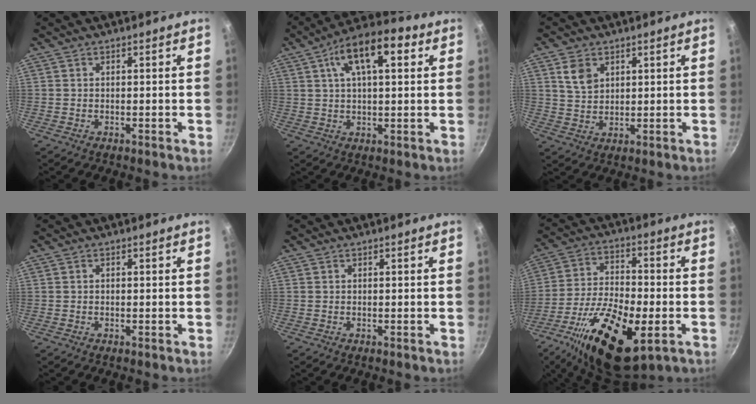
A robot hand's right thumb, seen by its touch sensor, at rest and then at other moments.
{"total": 13.4, "force": [4.8, 5.9, 11.1], "torque": [-0.168, 0.017, 0.070]}
{"total": 5.5, "force": [2.4, 3.9, 2.9], "torque": [-0.038, -0.008, 0.051]}
{"total": 0.0}
{"total": 0.0}
{"total": 21.1, "force": [-8.0, 8.9, 17.4], "torque": [-0.297, 0.013, -0.135]}